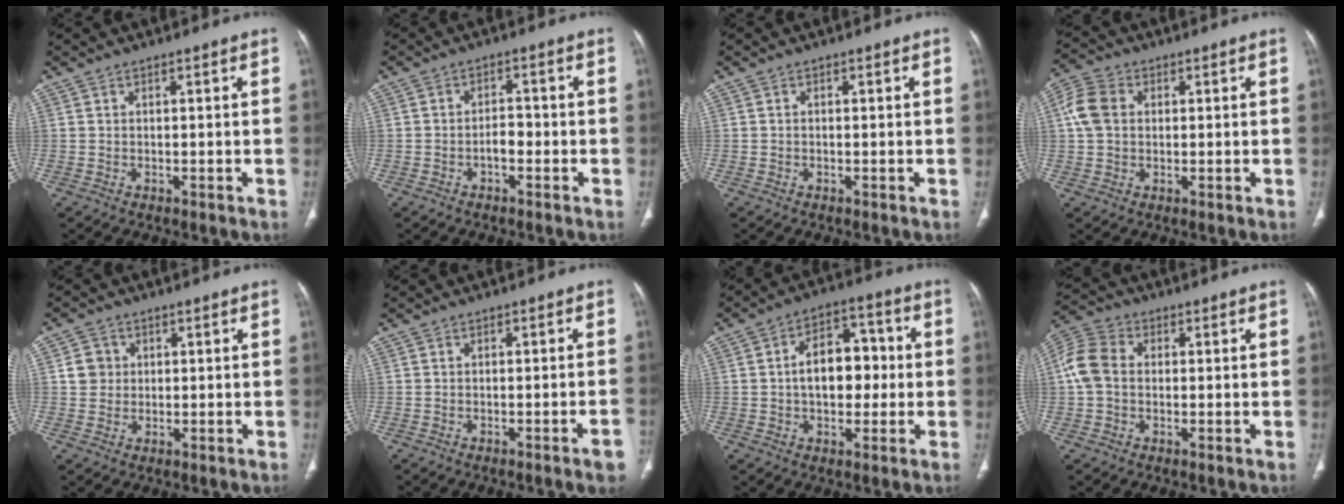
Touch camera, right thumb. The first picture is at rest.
{"total": 2.7, "force": [-1.1, 1.5, 1.9], "torque": [-0.023, 0.017, -0.022]}
{"total": 0.0}
{"total": 7.0, "force": [1.2, 5.4, 4.4], "torque": [-0.093, 0.016, 0.018]}
{"total": 3.8, "force": [0.6, 3.7, 0.9], "torque": [0.004, 0.003, 0.009]}
{"total": 3.5, "force": [-2.0, 0.1, 2.9], "torque": [-0.040, 0.009, -0.028]}
{"total": 11.7, "force": [0.1, 7.6, 8.9], "torque": [-0.105, 0.033, -0.002]}
{"total": 7.7, "force": [0.2, 5.9, 5.0], "torque": [-0.108, 0.024, -0.005]}